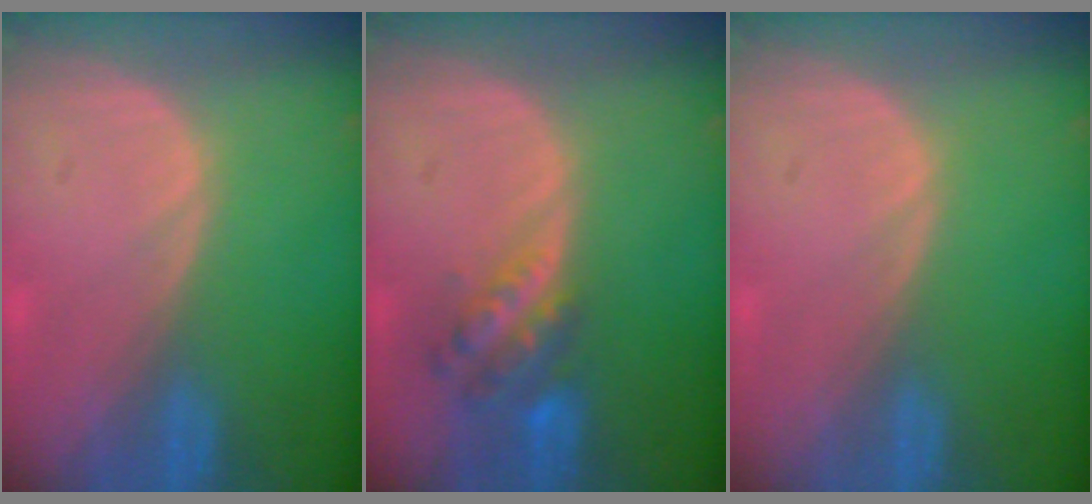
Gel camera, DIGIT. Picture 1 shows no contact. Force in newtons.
{"total": 5.8, "press": 5.0, "slide": 2.8}
{"total": 0.0}